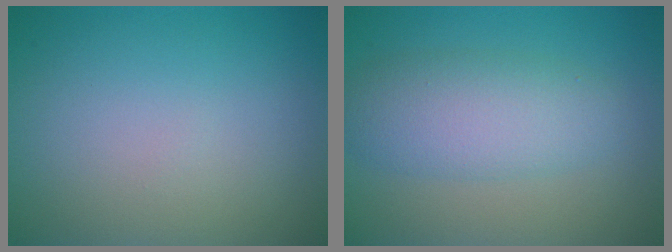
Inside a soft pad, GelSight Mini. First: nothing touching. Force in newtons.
{"total": 4.8, "press": 4.8, "slide": 0.2}